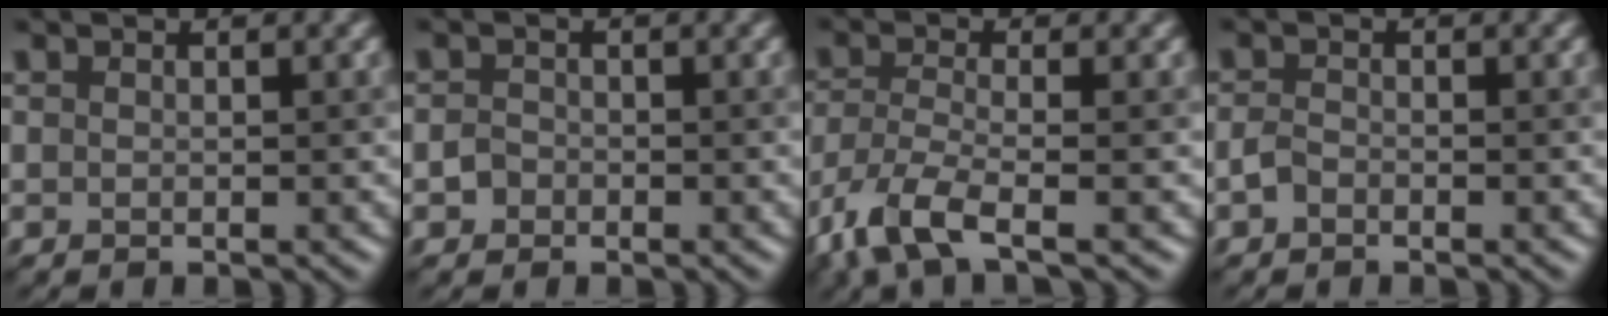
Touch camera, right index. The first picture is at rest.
{"total": 1.2, "force": [-0.5, 1.0, 0.3], "torque": [-0.002, 0.001, -0.014]}
{"total": 5.7, "force": [-3.5, 1.7, 4.2], "torque": [-0.102, -0.017, -0.080]}
{"total": 1.1, "force": [-0.7, 0.6, 0.6], "torque": [-0.013, 0.003, -0.017]}